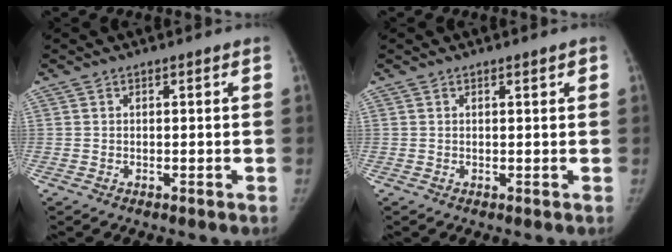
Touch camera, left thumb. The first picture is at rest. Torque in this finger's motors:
{"motor_torque": [-0.09, -0.08, -0.01, 0.24, -0.03]}